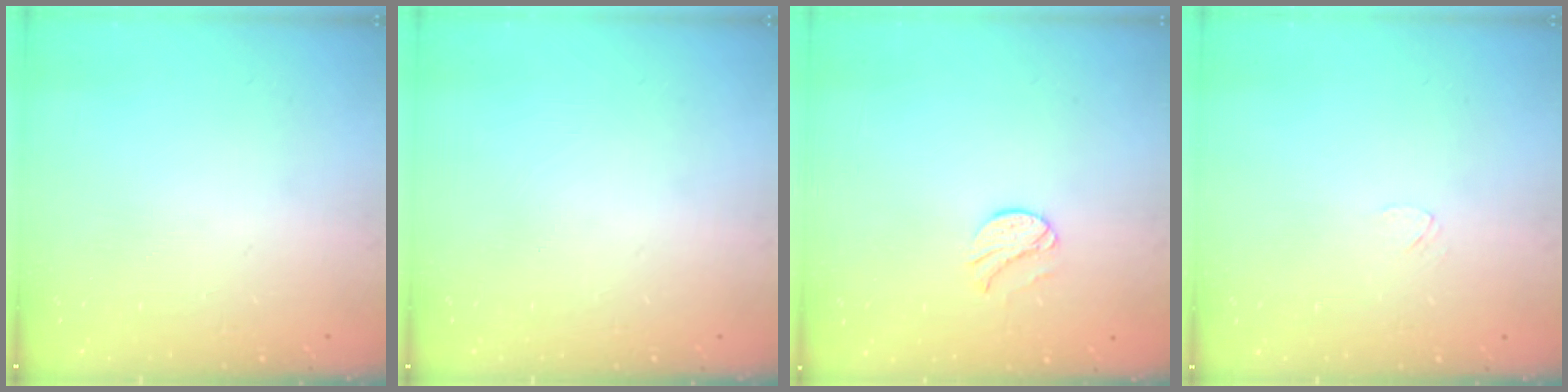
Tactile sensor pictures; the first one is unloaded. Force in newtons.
{"total": 0.0}
{"total": 8.0, "press": 7.9, "slide": 0.6}
{"total": 3.4, "press": 3.4, "slide": 0.4}